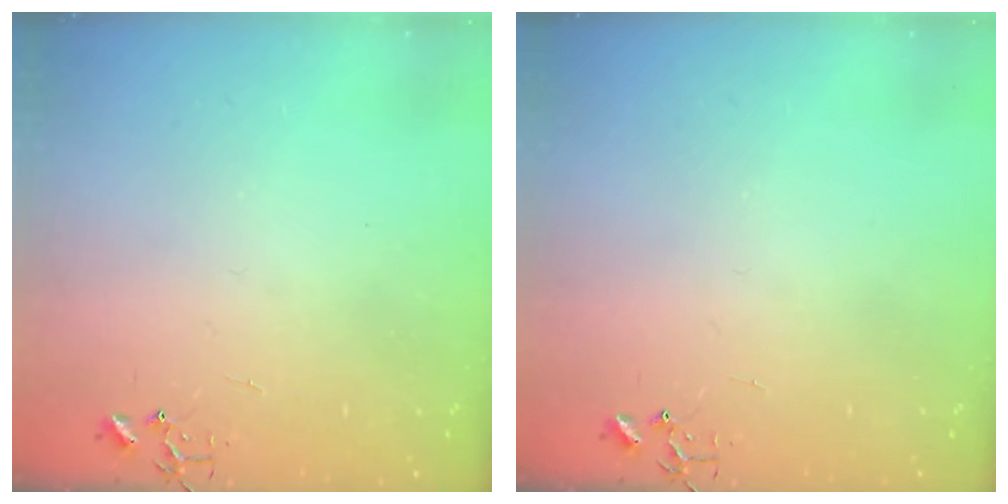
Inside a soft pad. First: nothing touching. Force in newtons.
{"total": 0.0}